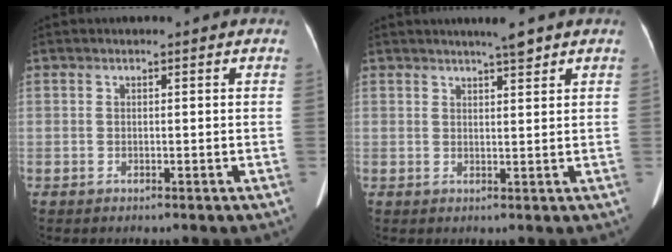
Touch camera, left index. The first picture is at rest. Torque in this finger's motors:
{"motor_torque": [-0.46, -0.21, -0.70, -0.08]}